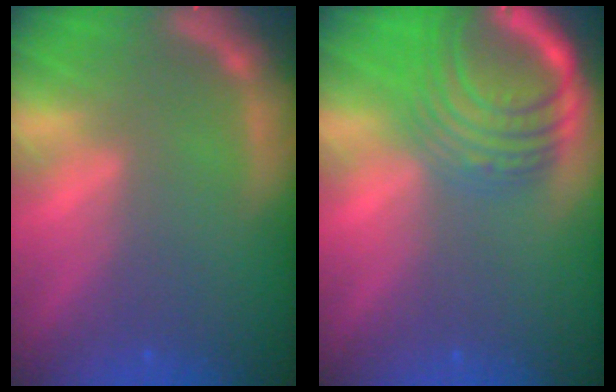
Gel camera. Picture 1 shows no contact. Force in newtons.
{"total": 10.0}